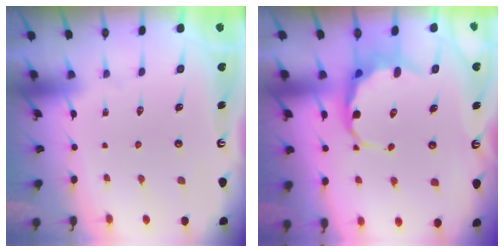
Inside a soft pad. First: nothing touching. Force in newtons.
{"total": 7.3, "press": 7.0, "slide": 2.0}